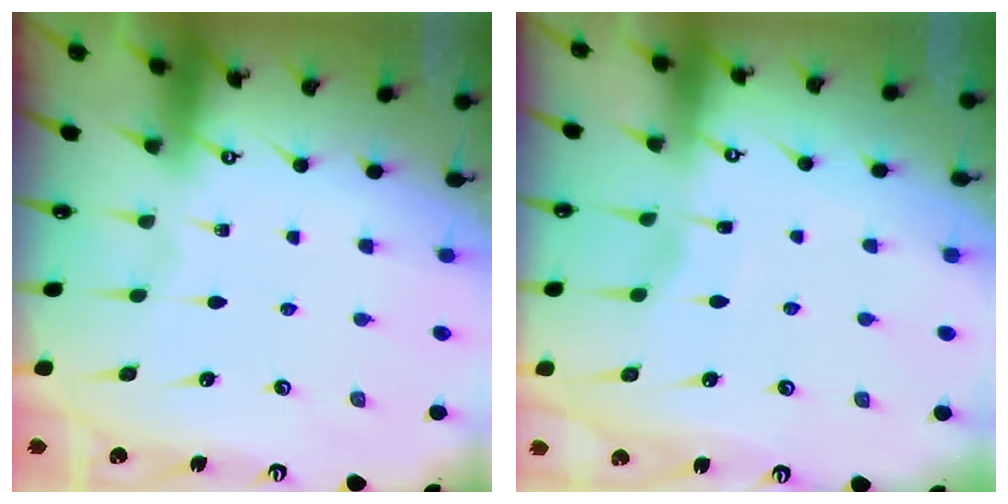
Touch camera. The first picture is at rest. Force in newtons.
{"total": 3.0, "press": 2.9, "slide": 0.3}